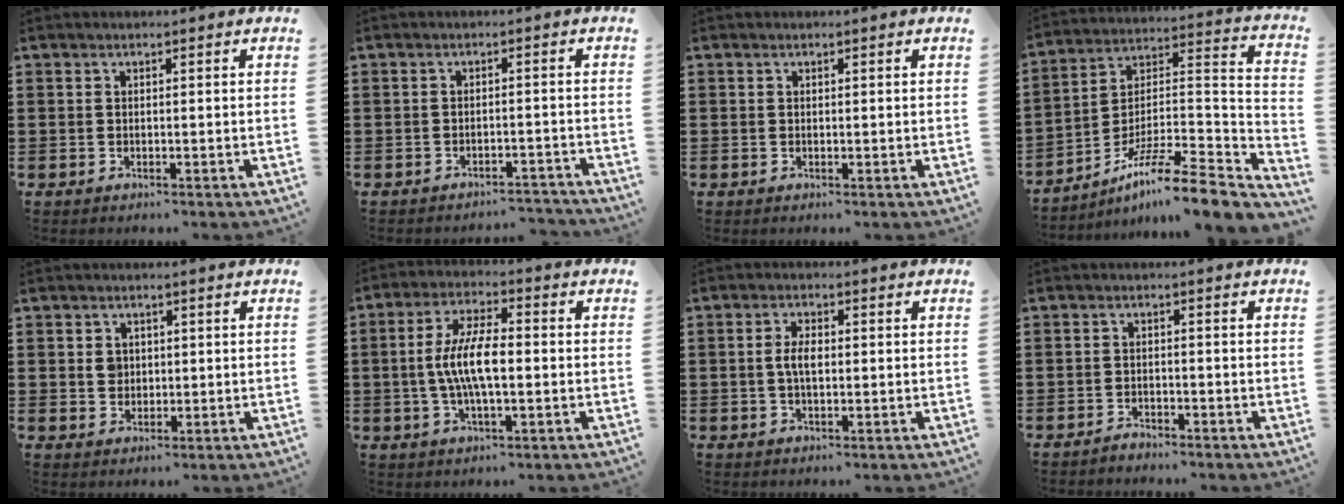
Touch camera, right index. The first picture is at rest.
{"total": 2.6, "force": [-2.6, 0.0, 0.2], "torque": [-0.008, -0.001, -0.055]}
{"total": 0.0}
{"total": 10.8, "force": [-8.4, 1.2, 6.7], "torque": [-0.109, 0.008, -0.164]}
{"total": 2.5, "force": [0.3, 2.2, 1.2], "torque": [-0.030, 0.009, 0.005]}
{"total": 8.3, "force": [-0.7, 2.6, 7.8], "torque": [-0.172, -0.006, -0.022]}
{"total": 3.3, "force": [0.0, 1.5, 3.0], "torque": [-0.066, 0.000, -0.003]}
{"total": 1.4, "force": [-1.4, 0.3, 0.0], "torque": [-0.004, 0.006, -0.030]}